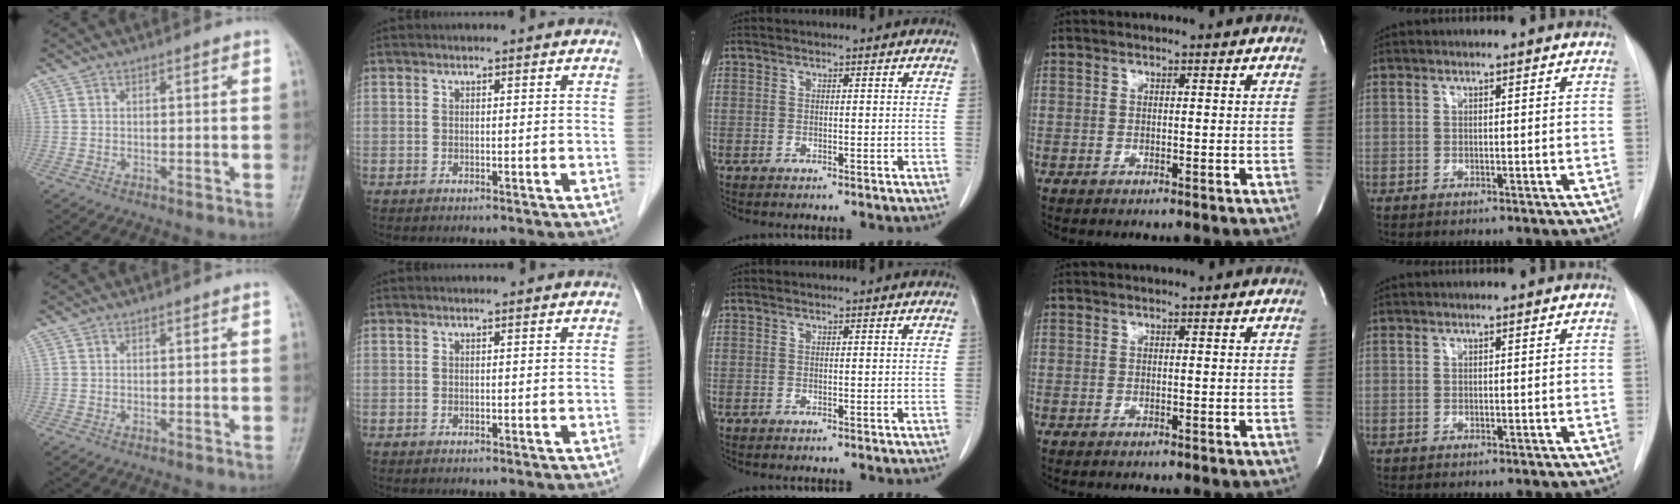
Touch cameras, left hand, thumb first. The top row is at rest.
{}